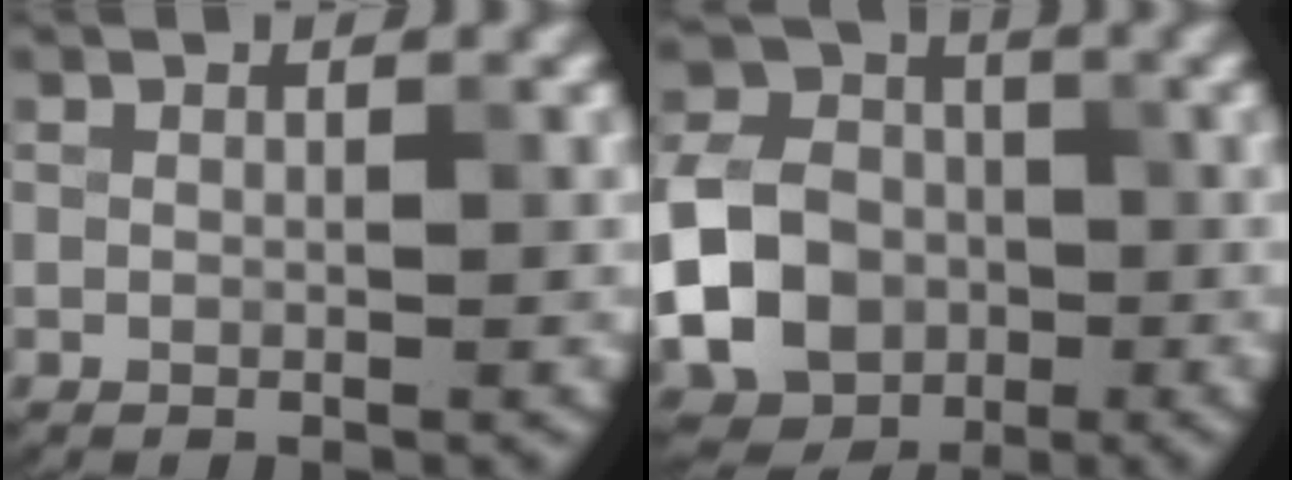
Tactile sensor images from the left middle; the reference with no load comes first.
{"total": 11.3, "force": [-2.3, 9.3, 6.0], "torque": [-0.131, -0.016, -0.050]}